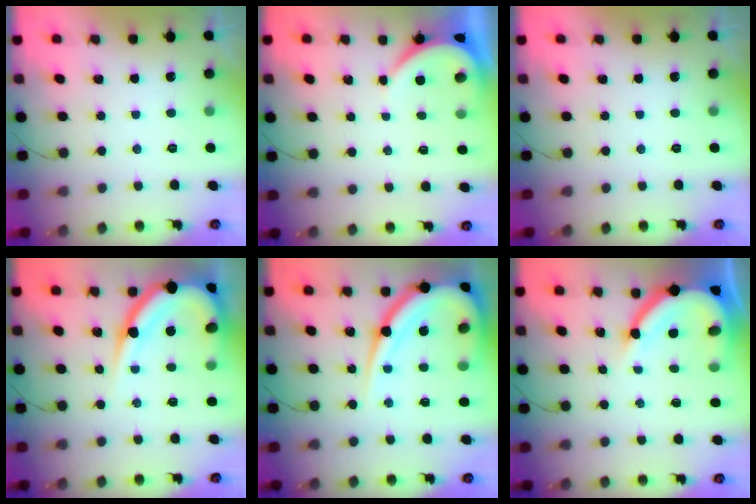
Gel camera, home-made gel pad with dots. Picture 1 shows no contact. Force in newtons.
{"total": 3.9, "press": 3.9, "slide": 0.5}
{"total": 0.0}
{"total": 15.4, "press": 15.3, "slide": 1.8}
{"total": 19.7, "press": 19.6, "slide": 1.9}
{"total": 13.0, "press": 12.9, "slide": 1.4}